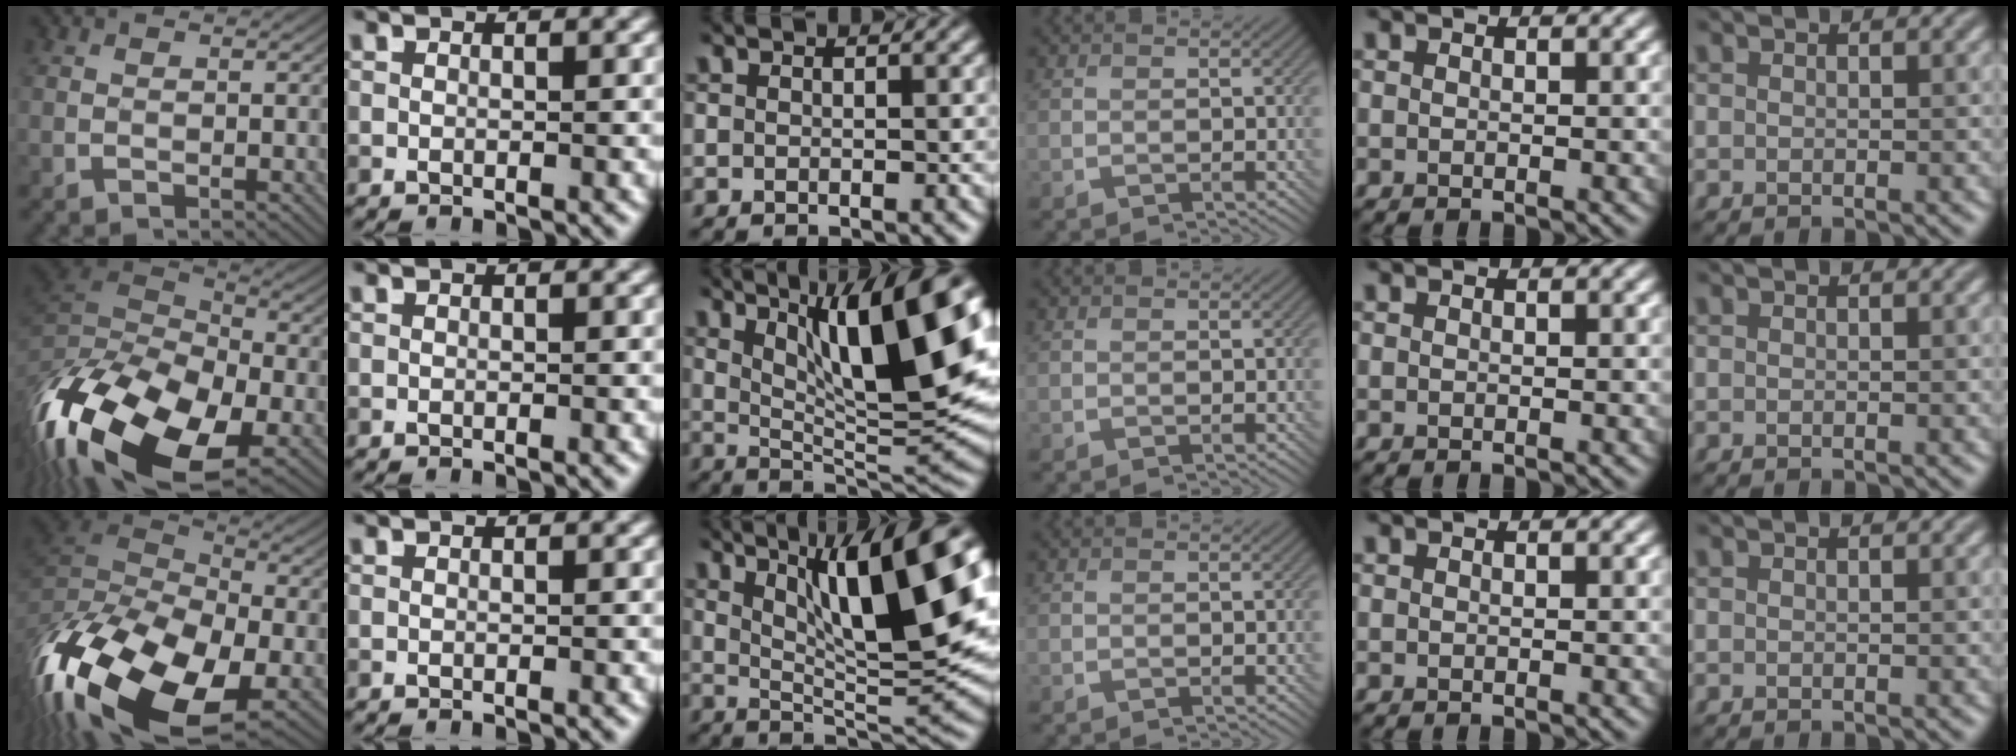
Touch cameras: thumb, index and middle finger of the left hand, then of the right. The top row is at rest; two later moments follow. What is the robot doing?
{"motion": "insert", "object": "bottle cap"}